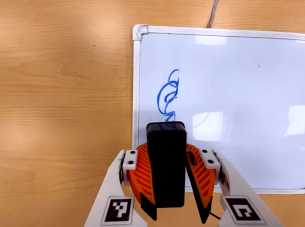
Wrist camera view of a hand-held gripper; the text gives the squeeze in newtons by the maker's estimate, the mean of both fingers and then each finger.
{"total": 10.7, "left": 10.4, "right": 10.9}